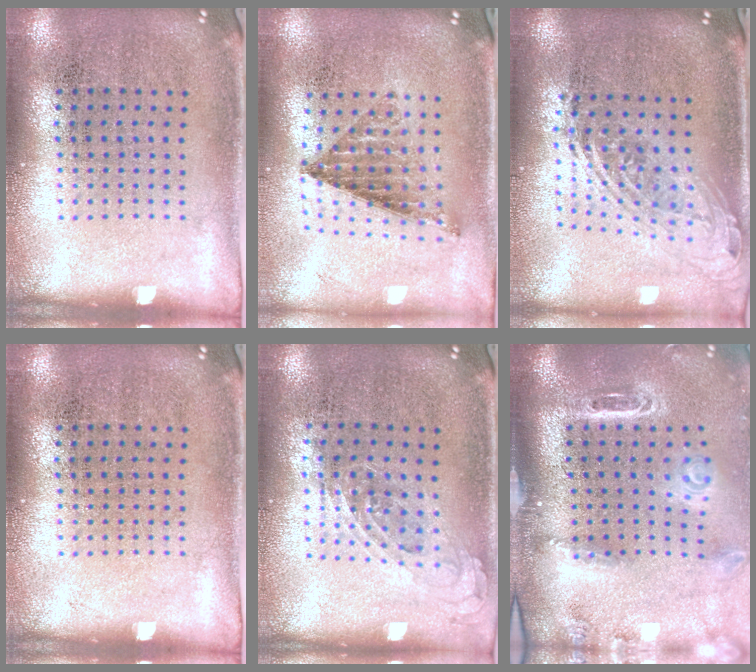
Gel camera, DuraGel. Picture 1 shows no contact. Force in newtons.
{"total": 0.9, "press": 0.8, "slide": 0.3}
{"total": 2.1, "press": 1.6, "slide": 1.4}
{"total": 0.0}
{"total": 0.8, "press": 0.7, "slide": 0.4}
{"total": 3.0, "press": 2.1, "slide": 2.1}